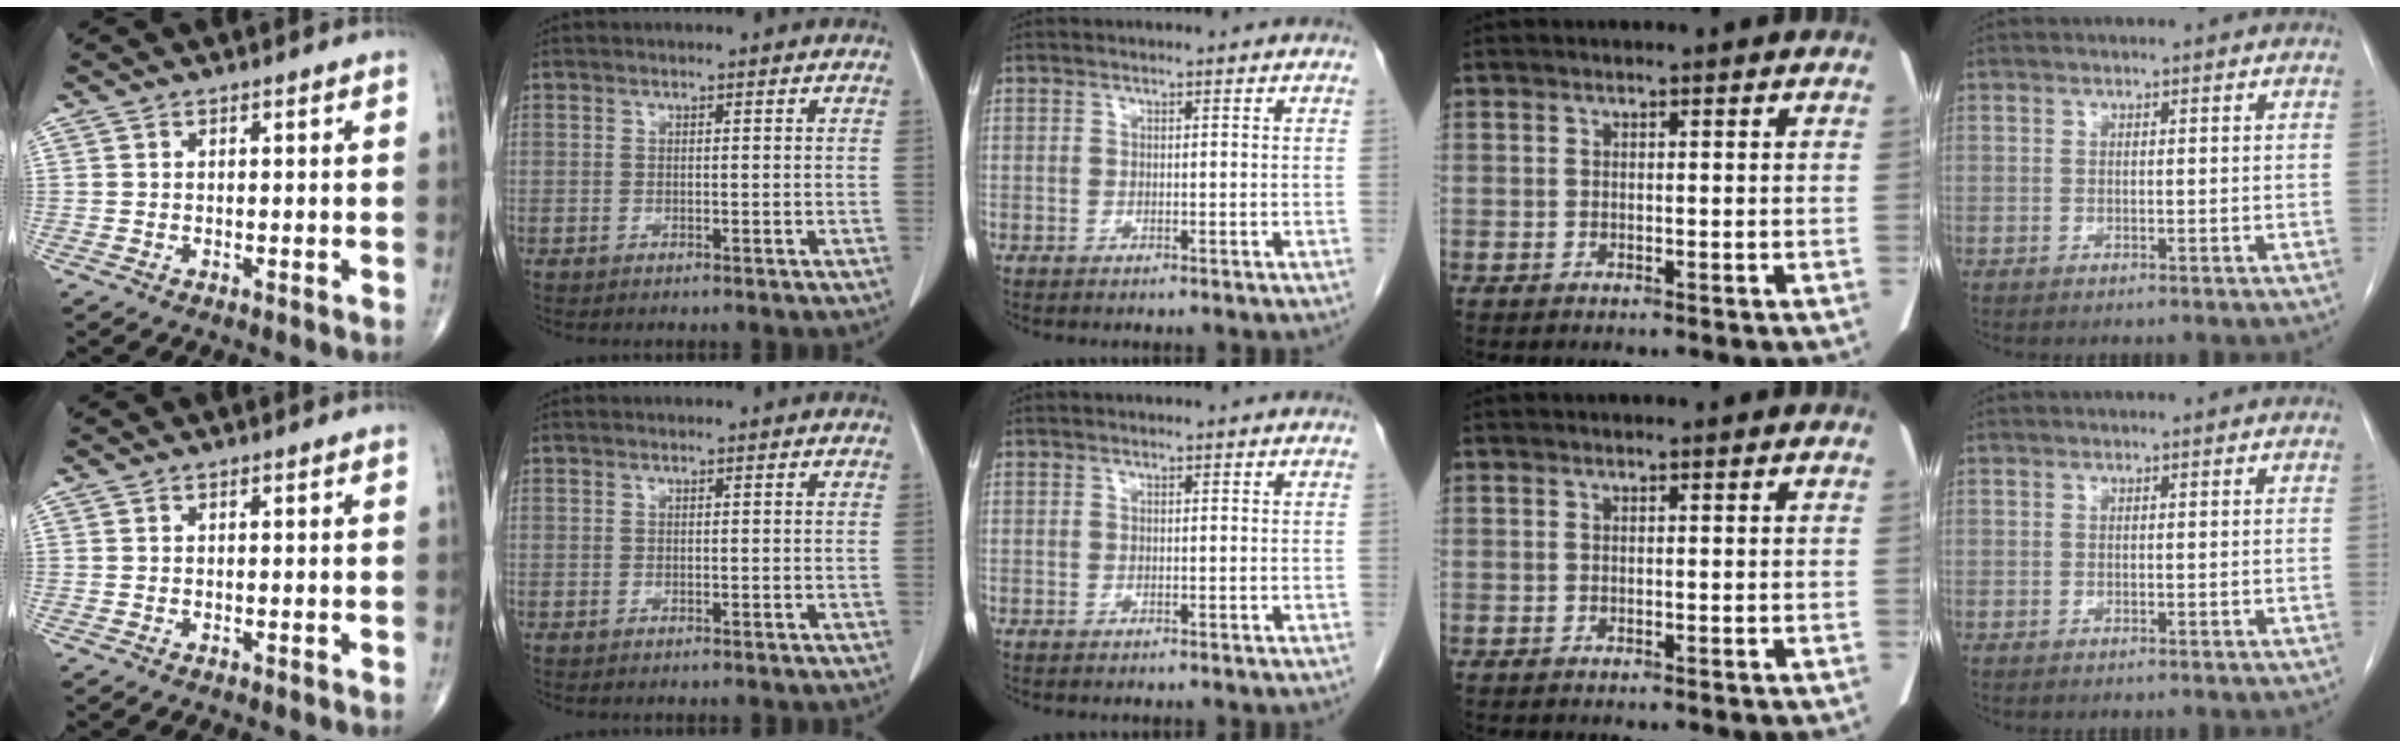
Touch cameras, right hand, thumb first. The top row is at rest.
{}